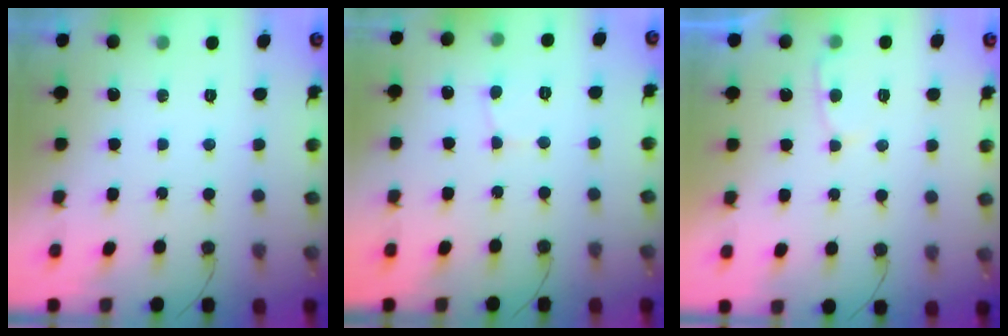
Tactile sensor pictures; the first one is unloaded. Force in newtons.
{"total": 2.1, "press": 2.1, "slide": 0.2}
{"total": 3.6, "press": 3.6, "slide": 0.2}